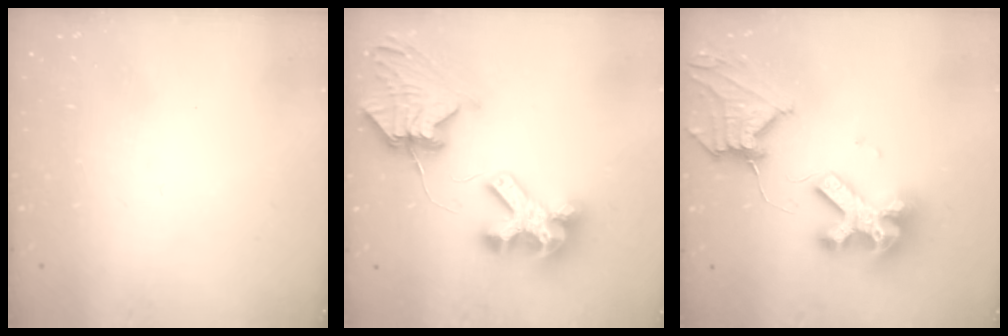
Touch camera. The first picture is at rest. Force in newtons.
{"total": 11.3, "press": 11.2, "slide": 1.5}
{"total": 16.6, "press": 16.5, "slide": 1.4}